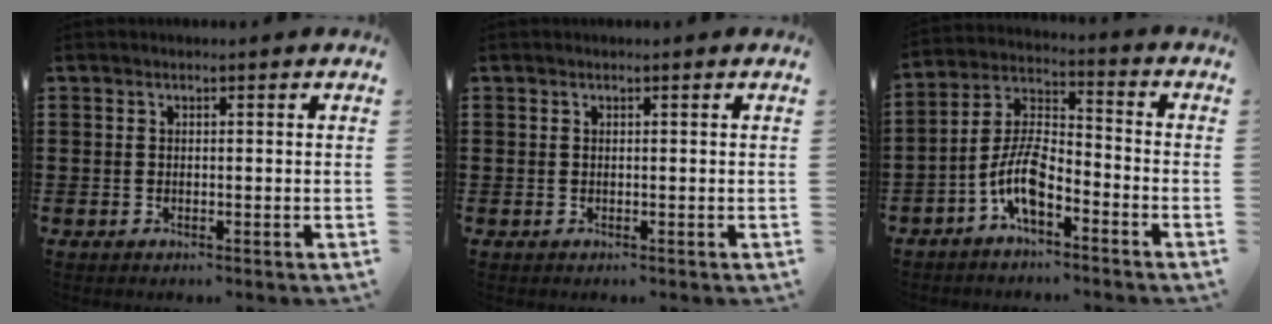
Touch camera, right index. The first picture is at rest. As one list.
[{"total": 0.0}, {"total": 8.1, "force": [-4.6, 3.0, 6.0], "torque": [-0.151, -0.010, -0.094]}]